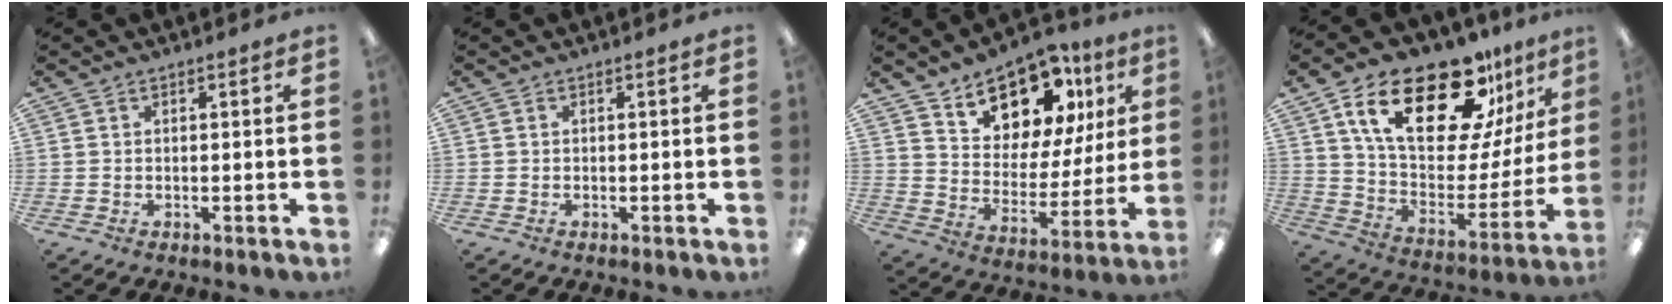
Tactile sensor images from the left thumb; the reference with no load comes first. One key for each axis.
{"total": 0.0}
{"total": 14.8, "fx": 11.3, "fy": 7.8, "fz": 5.6, "tx": -0.099, "ty": -0.079, "tz": 0.207}
{"total": 26.8, "fx": 16.9, "fy": 11.2, "fz": 17.4, "tx": -0.288, "ty": -0.096, "tz": 0.288}